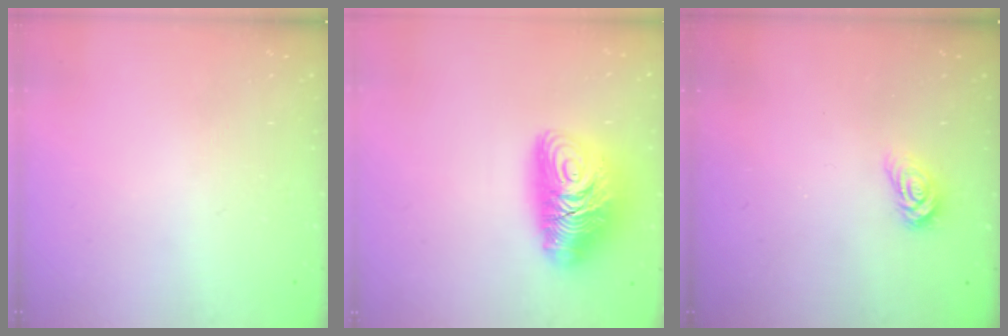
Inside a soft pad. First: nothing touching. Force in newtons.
{"total": 14.7, "press": 14.6, "slide": 1.1}
{"total": 3.9, "press": 3.9, "slide": 0.4}